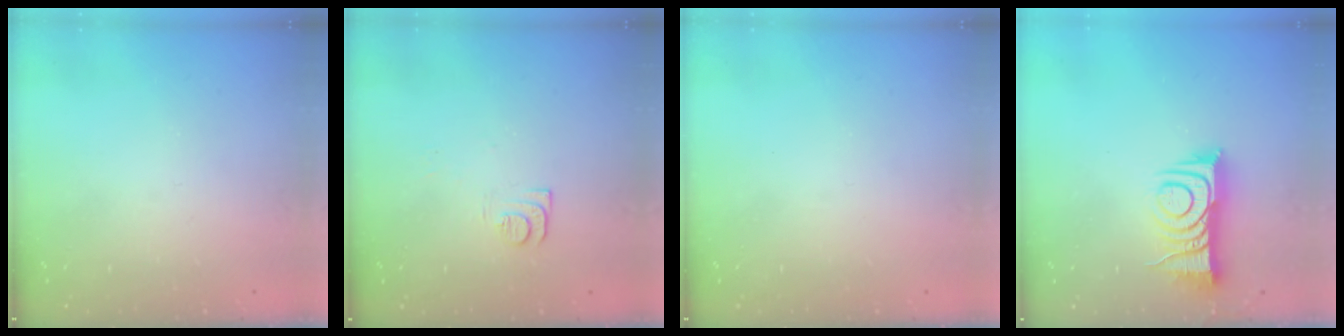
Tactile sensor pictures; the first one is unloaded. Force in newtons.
{"total": 5.9, "press": 5.9, "slide": 0.8}
{"total": 0.0}
{"total": 10.9, "press": 10.9, "slide": 0.2}